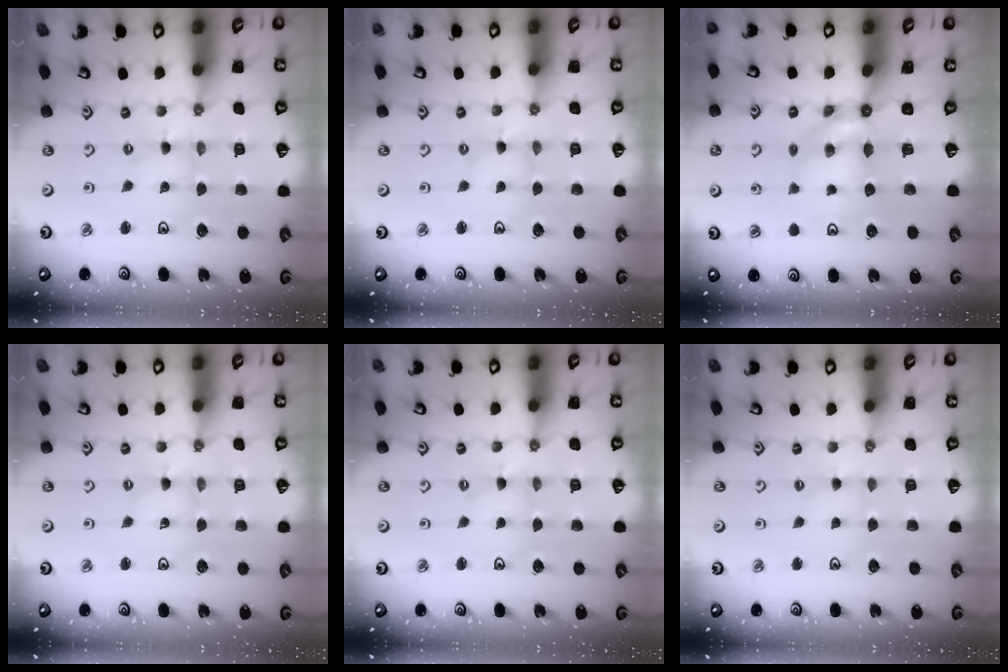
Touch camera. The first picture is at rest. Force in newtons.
{"total": 0.0}
{"total": 5.4, "press": 5.4, "slide": 0.6}
{"total": 0.0}
{"total": 0.0}
{"total": 0.0}